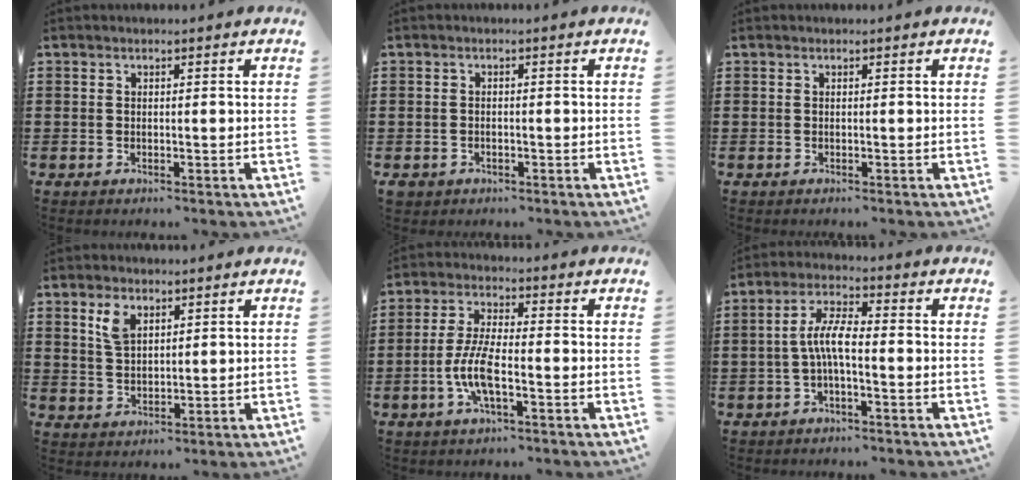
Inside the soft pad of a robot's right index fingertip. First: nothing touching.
{"total": 1.2, "force": [-0.8, 0.8, 0.2], "torque": [-0.009, 0.003, -0.018]}
{"total": 0.0}
{"total": 4.0, "force": [2.3, 2.2, 2.5], "torque": [-0.059, 0.006, 0.042]}
{"total": 6.8, "force": [-2.3, 2.0, 6.1], "torque": [-0.144, -0.011, -0.050]}
{"total": 5.7, "force": [-1.1, 1.6, 5.3], "torque": [-0.117, -0.001, -0.028]}